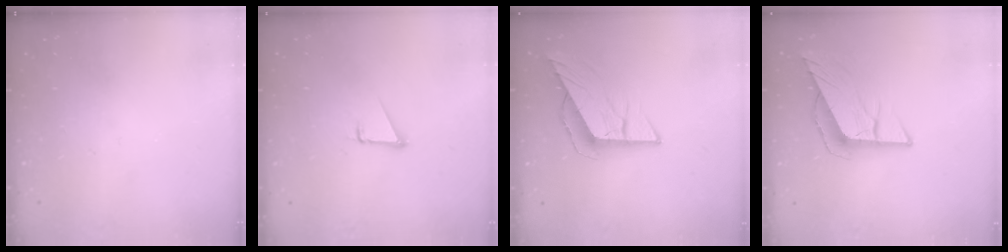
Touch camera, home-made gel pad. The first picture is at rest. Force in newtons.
{"total": 1.9, "press": 1.9, "slide": 0.0}
{"total": 8.7, "press": 8.7, "slide": 0.3}
{"total": 9.3, "press": 9.2, "slide": 1.6}